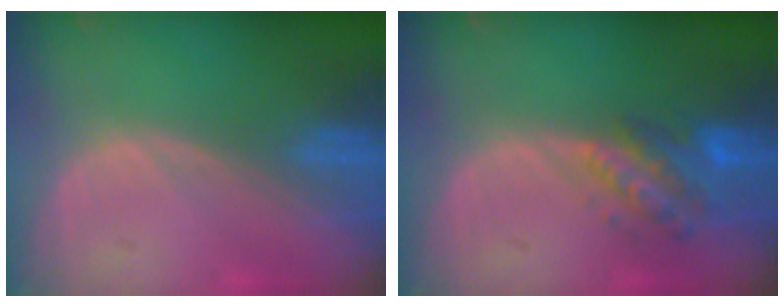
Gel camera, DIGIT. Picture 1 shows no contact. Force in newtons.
{"total": 6.2, "press": 5.7, "slide": 2.3}